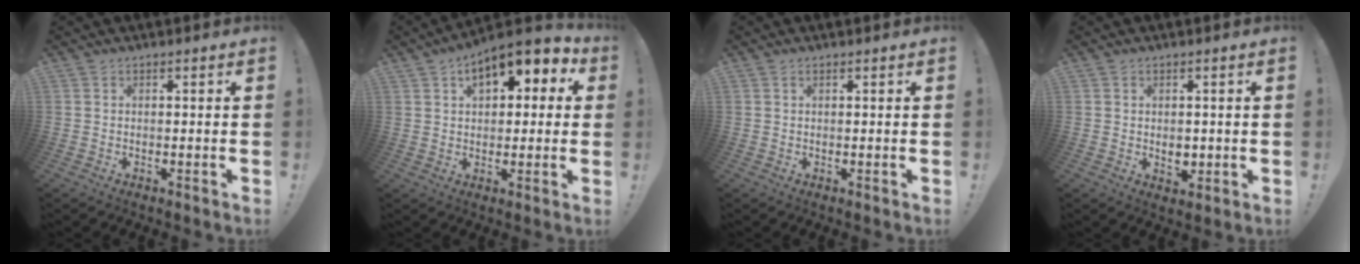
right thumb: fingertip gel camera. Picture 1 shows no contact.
{"total": 10.5, "force": [5.3, 5.7, 7.0], "torque": [-0.095, -0.026, 0.092]}
{"total": 0.6, "force": [0.4, 0.2, 0.3], "torque": [-0.007, 0.002, 0.008]}
{"total": 3.4, "force": [0.0, 2.8, 2.0], "torque": [-0.017, -0.002, -0.002]}